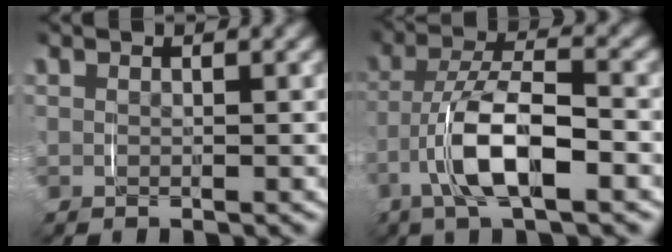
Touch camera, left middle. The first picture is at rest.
{"total": 5.3, "force": [-1.7, 1.7, 4.7], "torque": [-0.097, 0.005, -0.040]}